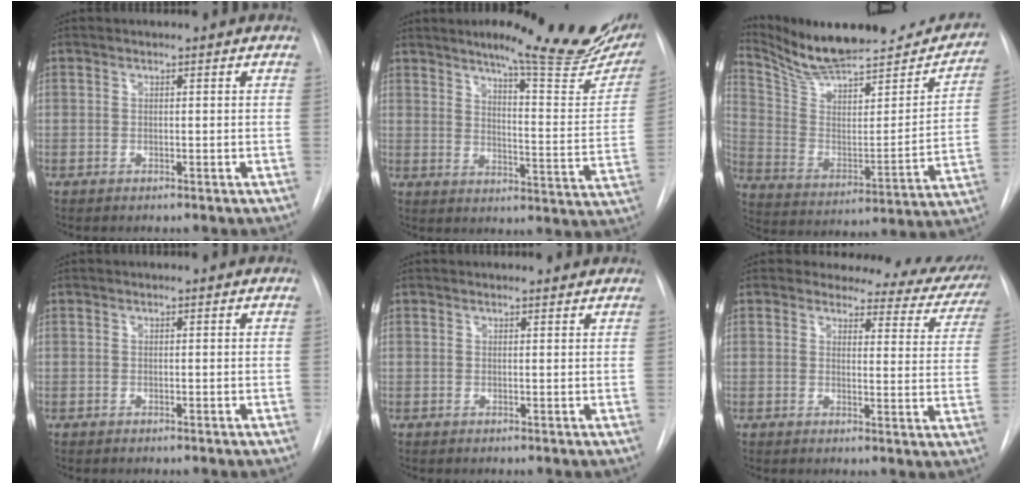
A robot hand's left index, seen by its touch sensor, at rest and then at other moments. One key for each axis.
{"total": 21.4, "fx": 16.3, "fy": 2.9, "fz": 13.4, "tx": -0.171, "ty": -0.050, "tz": 0.198}
{"total": 25.2, "fx": 22.4, "fy": 4.9, "fz": 10.4, "tx": -0.160, "ty": -0.048, "tz": 0.325}
{"total": 0.0}
{"total": 0.7, "fx": 0.7, "fy": 0.2, "fz": -0.1, "tx": -0.009, "ty": -0.004, "tz": 0.005}
{"total": 13.3, "fx": 12.2, "fy": 4.7, "fz": 2.4, "tx": 0.012, "ty": -0.063, "tz": 0.101}